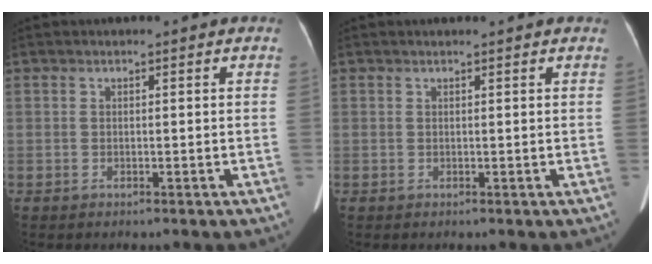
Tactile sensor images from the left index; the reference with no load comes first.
{"total": 2.0, "force": [1.8, 0.1, 0.8], "torque": [-0.011, 0.015, 0.020]}